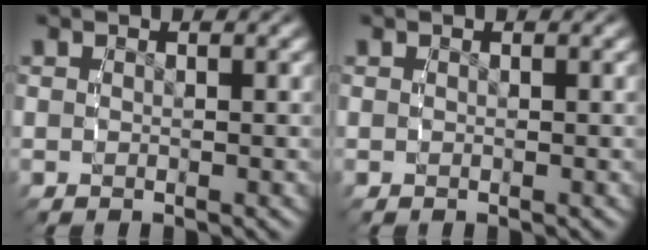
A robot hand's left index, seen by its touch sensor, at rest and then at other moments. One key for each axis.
{"total": 0.0}